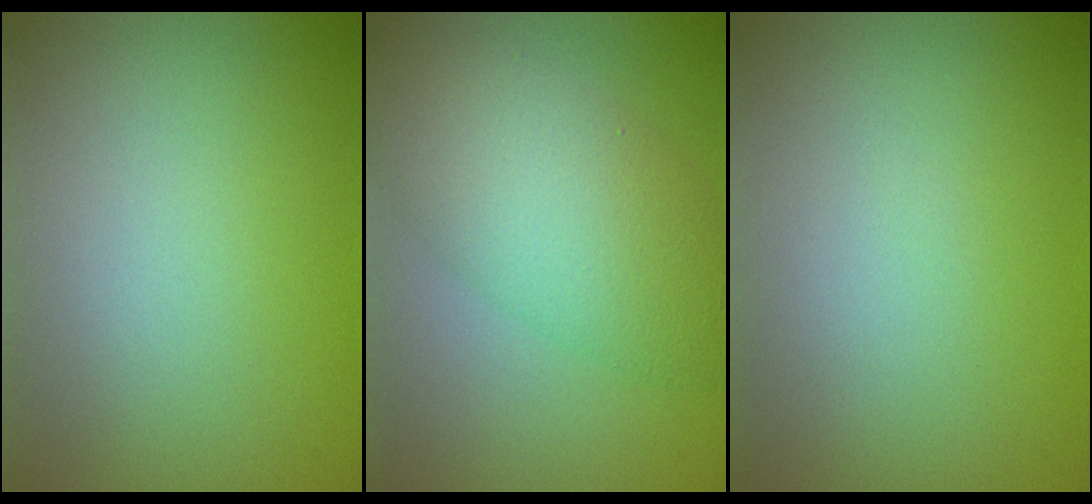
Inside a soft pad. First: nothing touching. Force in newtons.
{"total": 7.6, "press": 7.6, "slide": 0.1}
{"total": 0.0}